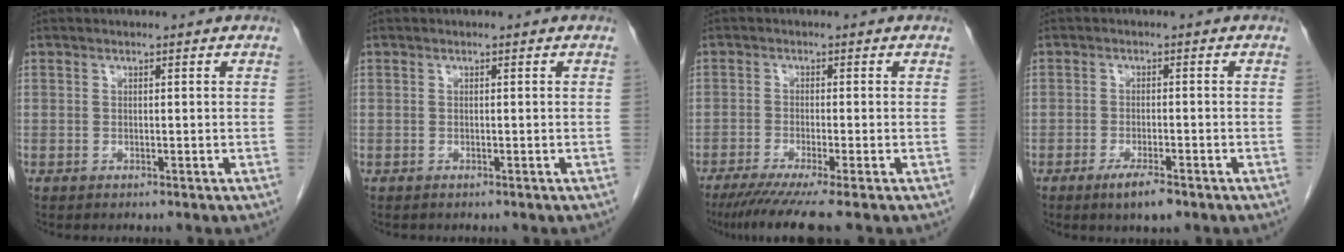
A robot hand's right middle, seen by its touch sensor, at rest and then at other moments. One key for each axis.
{"total": 0.0}
{"total": 7.6, "fx": -5.9, "fy": -0.8, "fz": 4.6, "tx": -0.069, "ty": -0.023, "tz": -0.097}
{"total": 4.0, "fx": -2.6, "fy": 0.7, "fz": 2.9, "tx": -0.057, "ty": -0.006, "tz": -0.041}